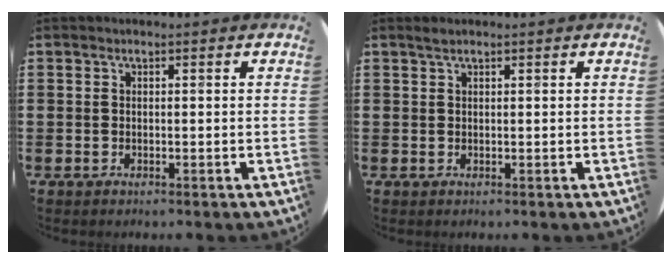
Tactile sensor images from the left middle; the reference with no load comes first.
{"total": 0.6, "force": [0.6, 0.0, 0.3], "torque": [-0.006, 0.000, 0.011]}